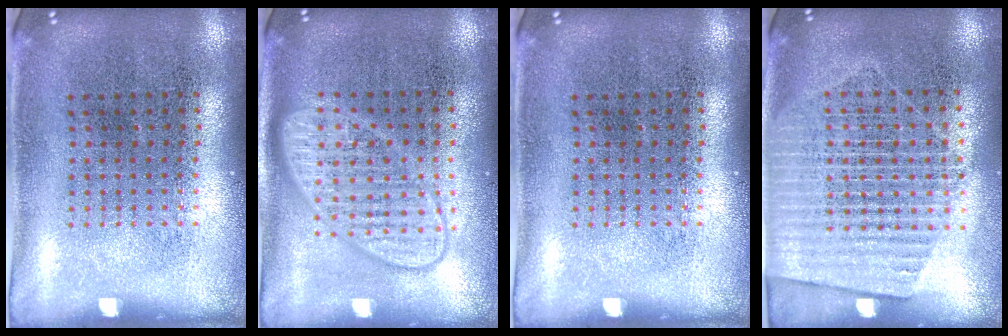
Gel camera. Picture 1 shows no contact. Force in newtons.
{"total": 2.4, "press": 2.4, "slide": 0.3}
{"total": 0.0}
{"total": 1.6, "press": 1.4, "slide": 0.8}